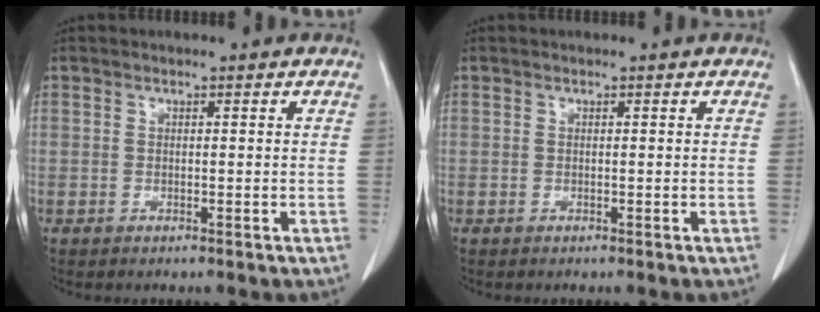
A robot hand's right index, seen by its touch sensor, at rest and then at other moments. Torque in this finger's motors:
{"motor_torque": [0.00, 0.00, 0.00, 0.00]}